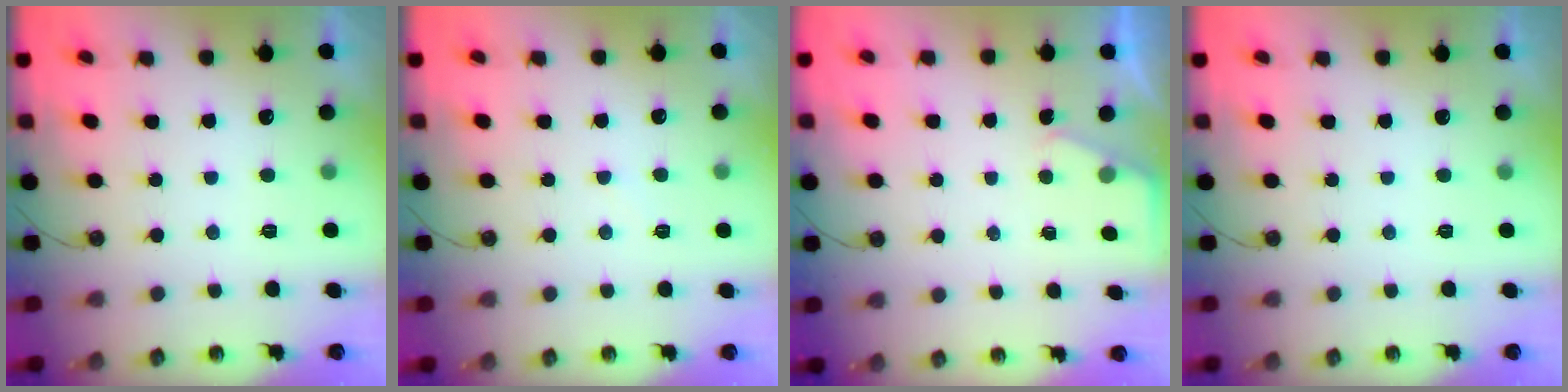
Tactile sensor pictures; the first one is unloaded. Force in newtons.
{"total": 4.7, "press": 4.6, "slide": 0.7}
{"total": 2.0, "press": 2.0, "slide": 0.3}
{"total": 0.0}